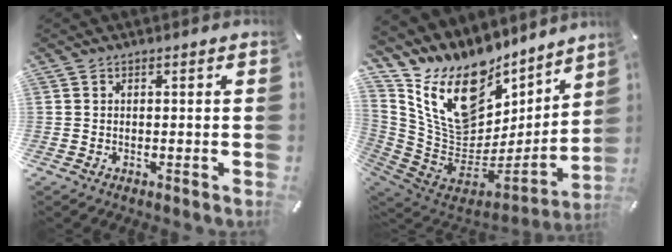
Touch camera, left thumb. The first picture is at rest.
{"total": 20.3, "force": [9.5, 13.6, 11.7], "torque": [-0.213, -0.087, 0.171]}